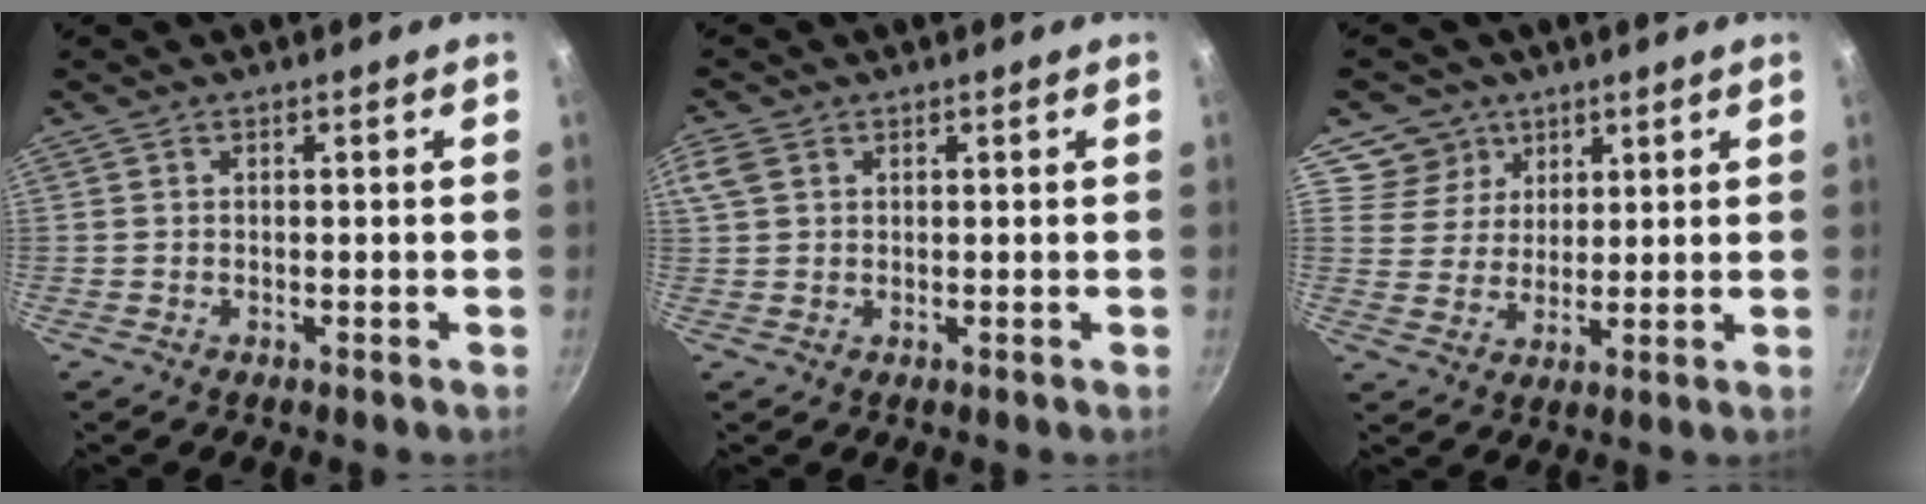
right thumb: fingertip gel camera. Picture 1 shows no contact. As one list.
[{"total": 4.0, "force": [1.5, 2.8, 2.3], "torque": [-0.048, 0.005, 0.031]}, {"total": 6.8, "force": [4.0, 5.5, 0.9], "torque": [0.014, -0.018, 0.067]}]